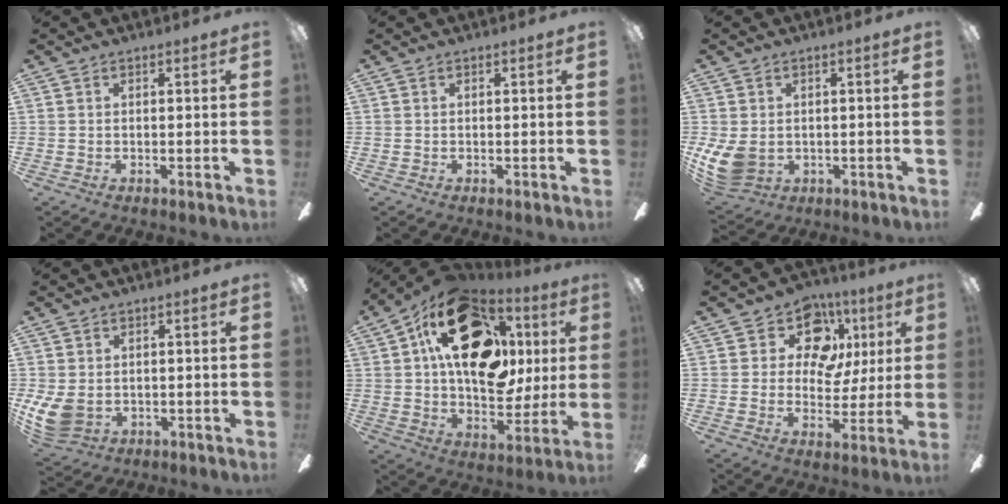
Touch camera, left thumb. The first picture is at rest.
{"total": 0.0}
{"total": 8.1, "force": [-0.7, 6.2, 5.2], "torque": [-0.111, -0.001, -0.007]}
{"total": 7.4, "force": [-0.5, 5.7, 4.6], "torque": [-0.103, 0.001, -0.003]}
{"total": 27.1, "force": [8.8, 16.4, 19.7], "torque": [-0.332, -0.022, 0.155]}
{"total": 12.9, "force": [6.2, 9.1, 6.8], "torque": [-0.100, -0.026, 0.113]}